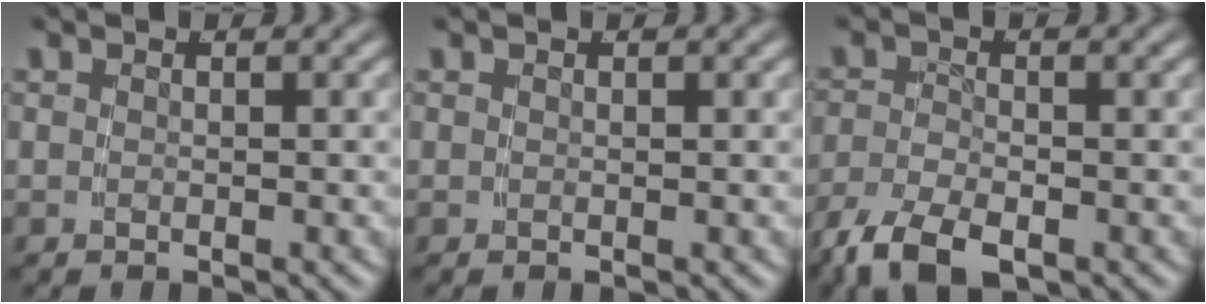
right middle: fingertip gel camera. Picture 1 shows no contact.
{"total": 0.0}
{"total": 5.1, "force": [-3.3, 2.4, 3.1], "torque": [-0.066, -0.022, -0.042]}